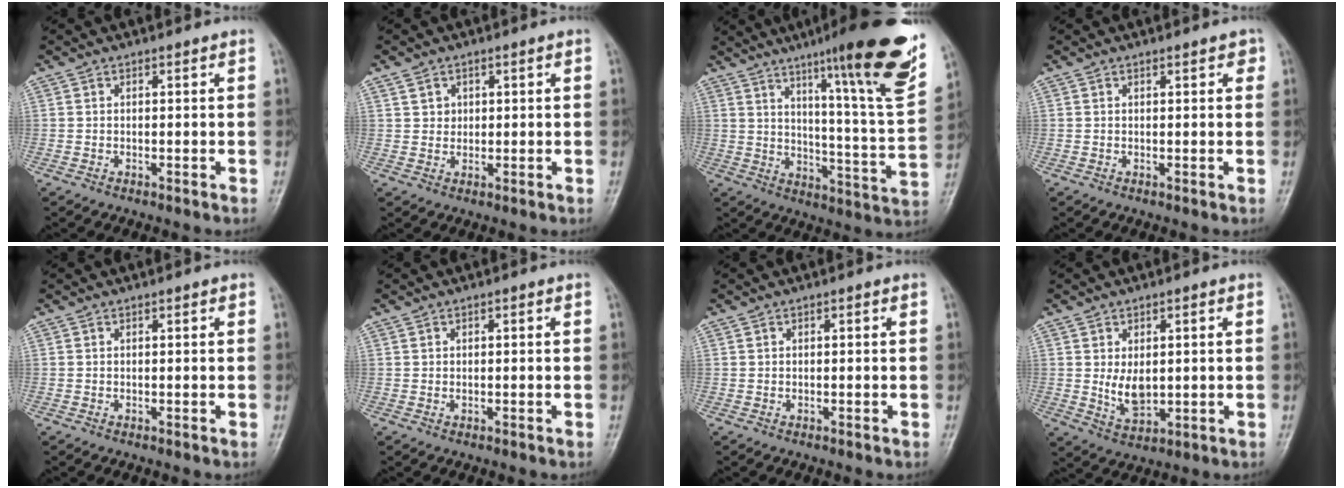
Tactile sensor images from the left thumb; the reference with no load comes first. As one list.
[{"total": 2.2, "force": [0.9, 2.0, 0.3], "torque": [0.007, -0.006, 0.017]}, {"total": 23.0, "force": [14.4, 1.8, 17.8], "torque": [-0.229, -0.068, 0.209]}, {"total": 1.7, "force": [0.9, 0.7, 1.3], "torque": [-0.010, 0.000, 0.009]}, {"total": 0.0}, {"total": 0.0}, {"total": 0.0}, {"total": 5.7, "force": [0.4, 3.6, 4.5], "torque": [-0.065, -0.009, 0.018]}]